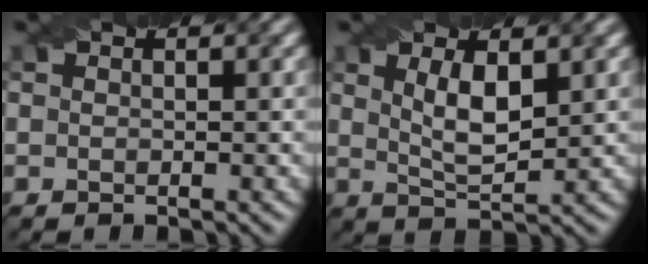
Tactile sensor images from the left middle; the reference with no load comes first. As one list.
[{"total": 3.8, "force": [1.2, 1.3, 3.3], "torque": [-0.070, -0.004, 0.025]}]